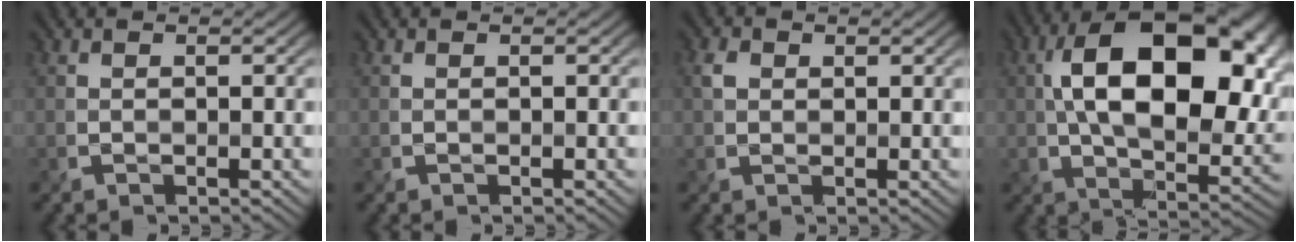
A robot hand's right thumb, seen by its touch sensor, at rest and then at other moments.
{"total": 0.0}
{"total": 1.7, "force": [0.6, 1.4, 0.8], "torque": [-0.023, 0.000, 0.011]}
{"total": 19.4, "force": [4.1, 11.1, 15.4], "torque": [-0.247, 0.009, 0.060]}